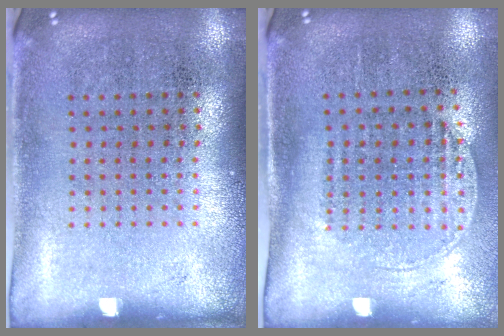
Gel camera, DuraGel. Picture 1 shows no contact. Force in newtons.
{"total": 1.4, "press": 1.2, "slide": 0.7}